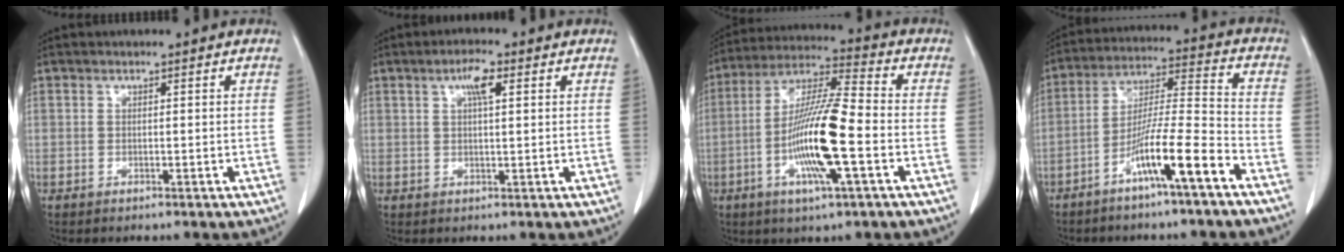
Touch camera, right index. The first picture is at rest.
{"total": 3.6, "force": [1.4, 0.7, 3.2], "torque": [-0.061, 0.005, 0.025]}
{"total": 14.3, "force": [-3.6, 1.0, 13.8], "torque": [-0.268, -0.002, -0.070]}
{"total": 11.2, "force": [-6.5, -0.4, 9.2], "torque": [-0.167, 0.001, -0.118]}